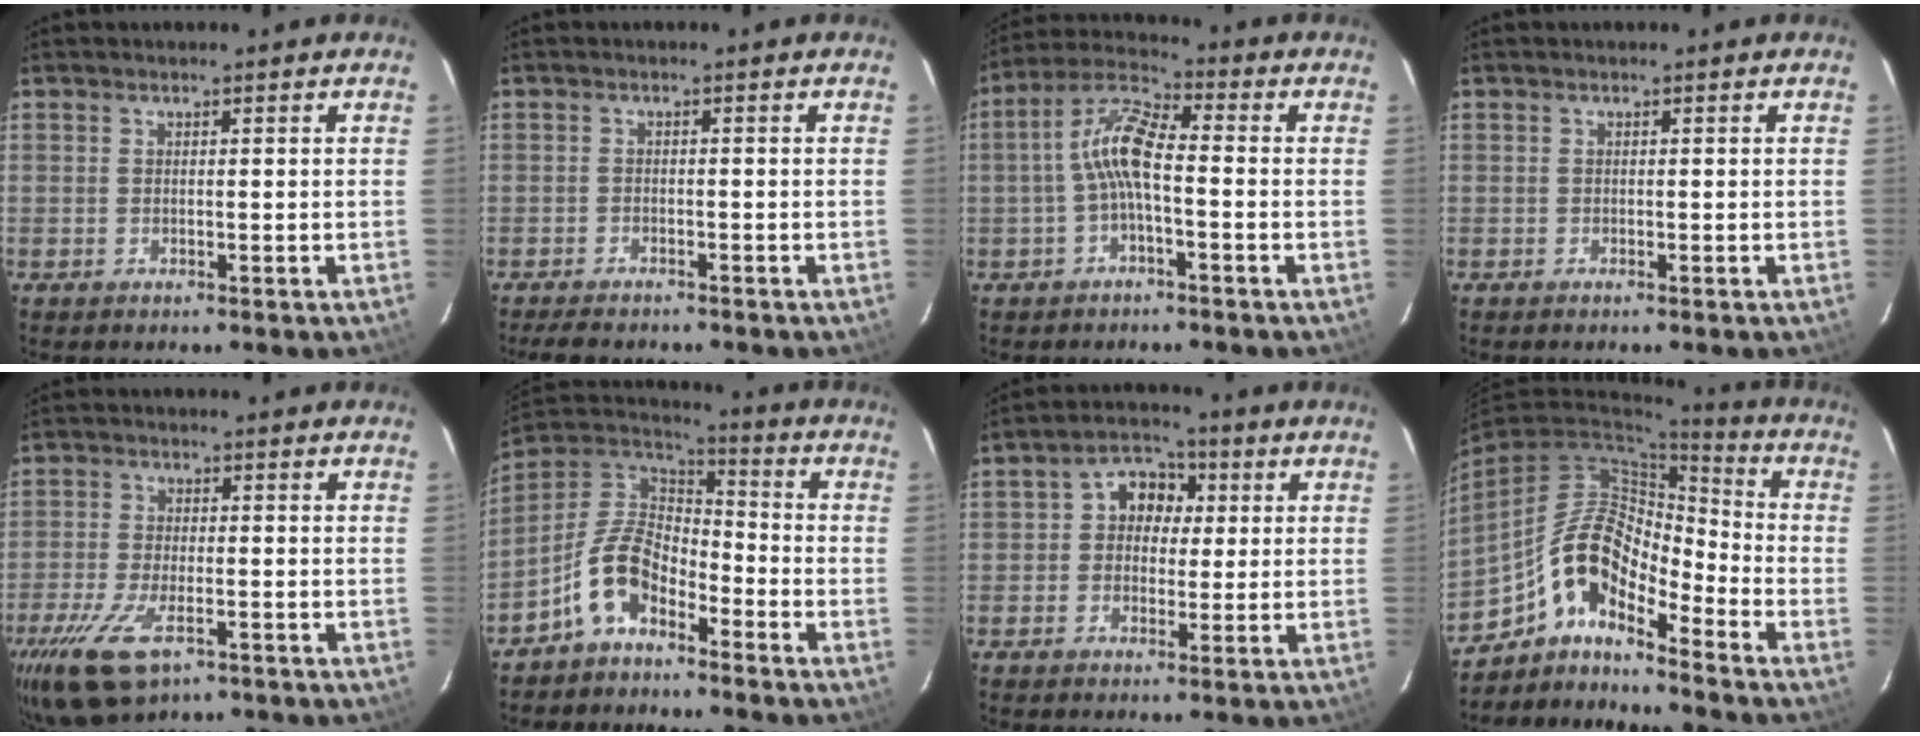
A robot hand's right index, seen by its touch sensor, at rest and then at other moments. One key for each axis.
{"total": 5.3, "fx": -4.7, "fy": 1.4, "fz": 2.0, "tx": -0.050, "ty": -0.009, "tz": -0.074}
{"total": 7.8, "fx": -1.5, "fy": 2.4, "fz": 7.3, "tx": -0.162, "ty": 0.022, "tz": -0.032}
{"total": 0.0}
{"total": 12.1, "fx": -6.7, "fy": 5.3, "fz": 8.6, "tx": -0.201, "ty": -0.036, "tz": -0.122}
{"total": 11.1, "fx": -6.3, "fy": 6.1, "fz": 6.8, "tx": -0.152, "ty": 0.027, "tz": -0.130}
{"total": 6.5, "fx": 0.6, "fy": 5.7, "fz": 3.2, "tx": -0.048, "ty": 0.026, "tz": 0.005}
{"total": 10.3, "fx": -7.1, "fy": 3.5, "fz": 6.6, "tx": -0.123, "ty": 0.023, "tz": -0.146}